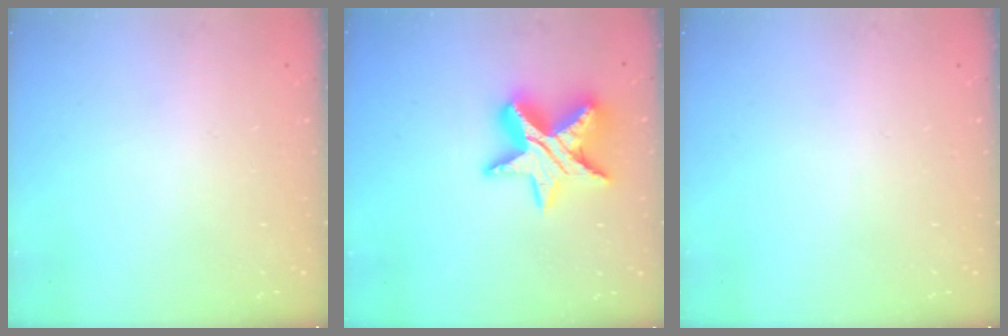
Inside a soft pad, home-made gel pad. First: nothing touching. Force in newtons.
{"total": 14.6, "press": 14.5, "slide": 1.0}
{"total": 0.0}